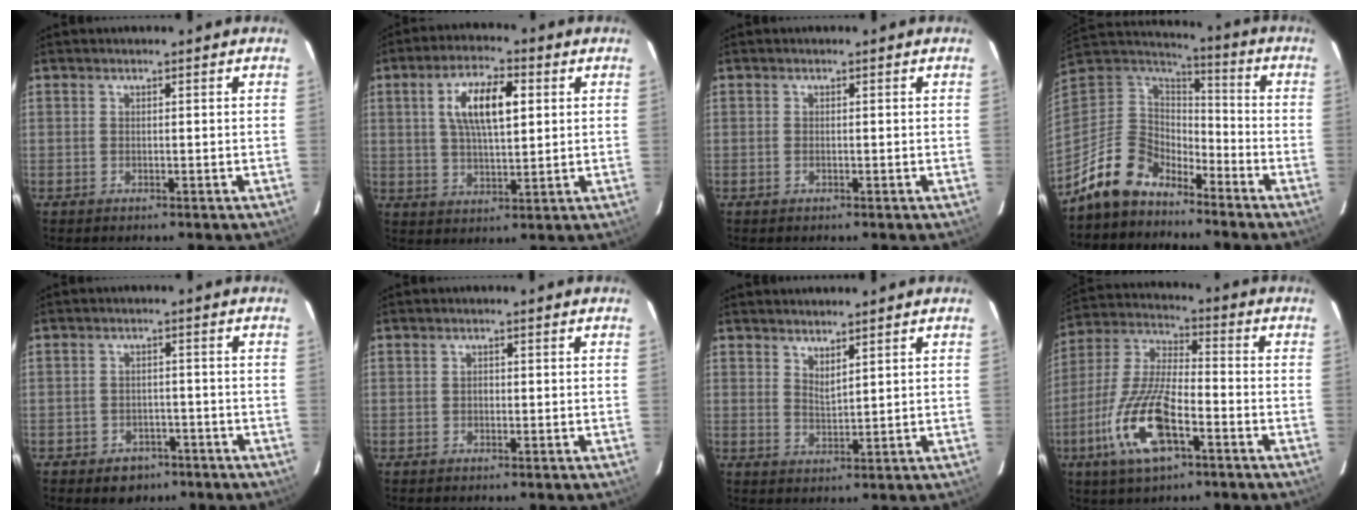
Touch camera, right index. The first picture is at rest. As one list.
[{"total": 10.3, "force": [2.8, 4.0, 9.1], "torque": [-0.166, 0.013, 0.051]}, {"total": 0.5, "force": [-0.2, 0.2, 0.4], "torque": [-0.009, 0.000, -0.005]}, {"total": 14.0, "force": [-10.4, 7.9, 4.9], "torque": [-0.133, 0.020, -0.187]}, {"total": 5.9, "force": [-3.8, 4.3, 1.5], "torque": [-0.045, 0.012, -0.040]}, {"total": 0.7, "force": [-0.2, 0.6, 0.3], "torque": [-0.003, 0.002, -0.004]}, {"total": 2.8, "force": [2.3, 0.5, 1.4], "torque": [-0.024, -0.003, 0.039]}, {"total": 16.2, "force": [-7.2, 5.5, 13.5], "torque": [-0.293, -0.012, -0.141]}]